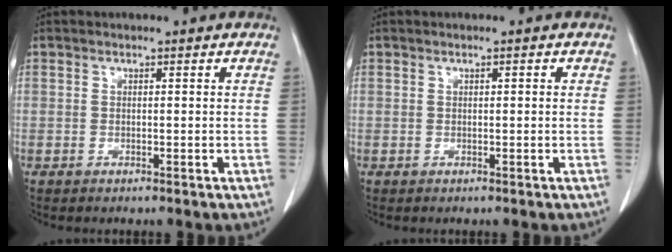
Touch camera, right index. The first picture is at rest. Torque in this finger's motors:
{"motor_torque": [-0.14, 0.08, 0.01, -0.01]}